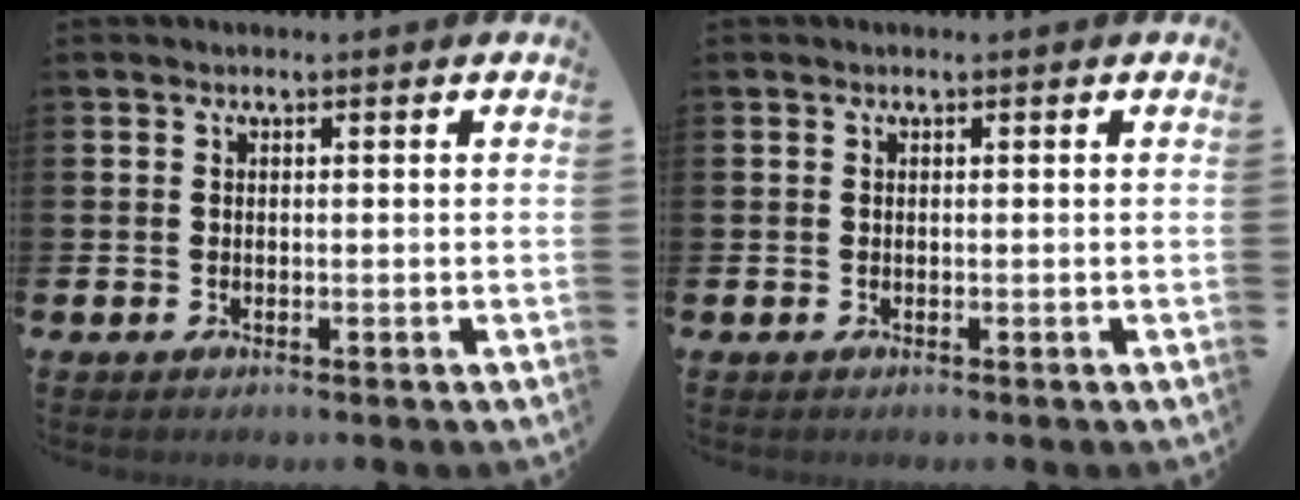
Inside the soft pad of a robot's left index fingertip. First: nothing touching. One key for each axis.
{"total": 0.0}